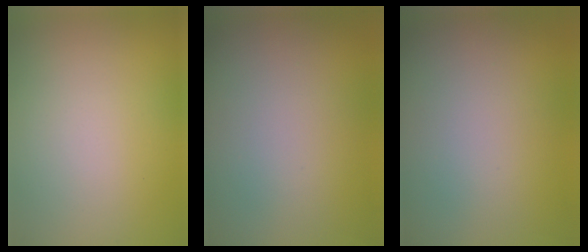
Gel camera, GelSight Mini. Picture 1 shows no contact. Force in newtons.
{"total": 0.0}
{"total": 0.0}